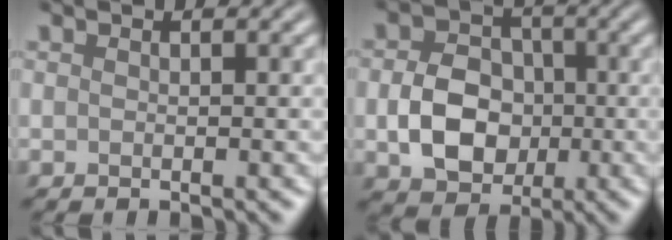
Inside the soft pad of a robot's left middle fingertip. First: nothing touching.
{"total": 5.9, "force": [-0.9, 4.6, 3.6], "torque": [-0.068, 0.001, -0.016]}